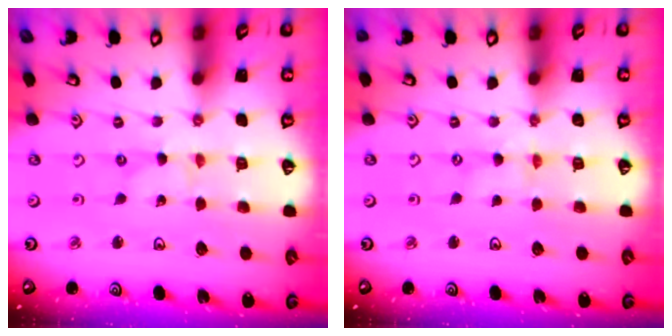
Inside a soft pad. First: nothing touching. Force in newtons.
{"total": 0.0}